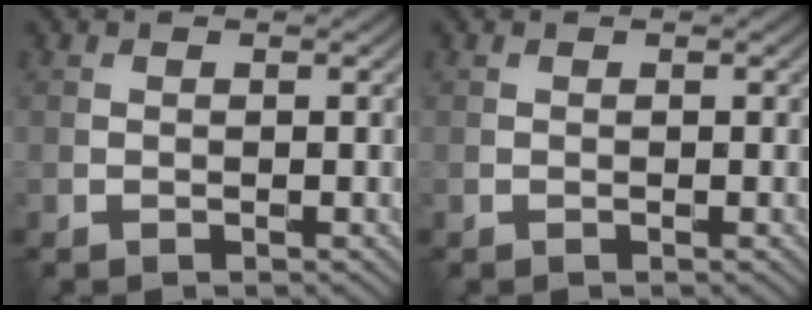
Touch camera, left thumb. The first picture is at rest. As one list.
[{"total": 0.0}]